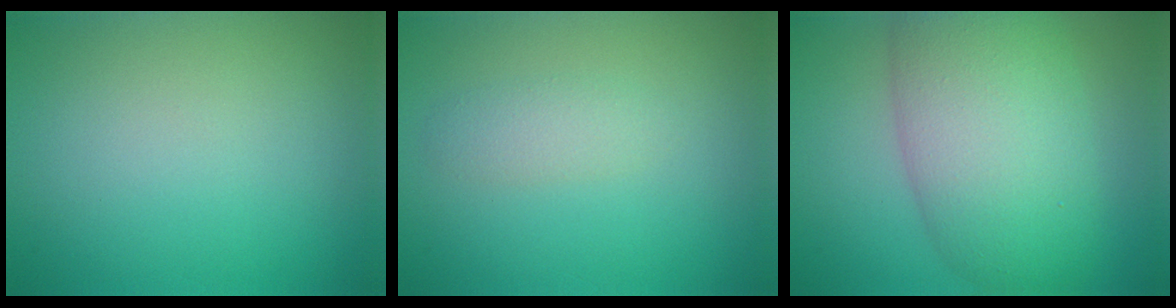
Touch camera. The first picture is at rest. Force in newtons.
{"total": 1.5, "press": 1.5, "slide": 0.1}
{"total": 9.9, "press": 9.9, "slide": 0.4}